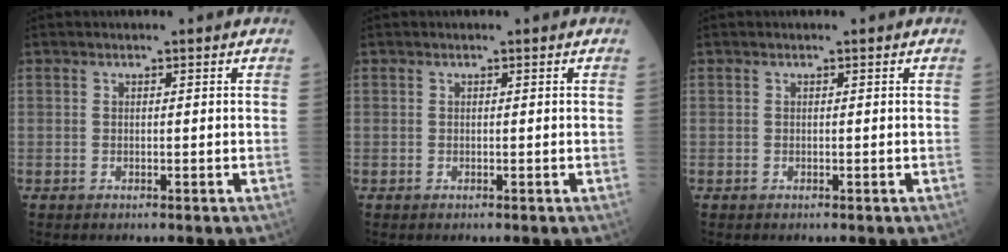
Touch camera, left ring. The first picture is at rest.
{"total": 0.0}
{"total": 0.0}